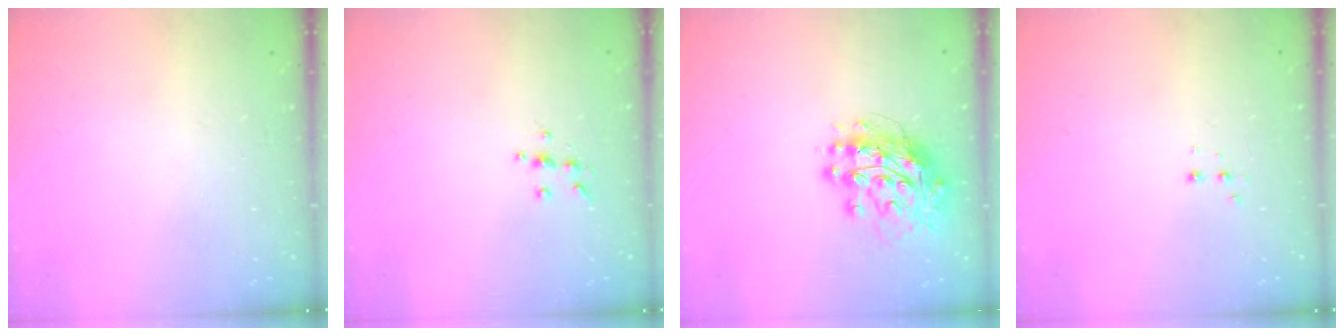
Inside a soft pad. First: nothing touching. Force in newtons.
{"total": 5.7, "press": 5.7, "slide": 0.9}
{"total": 13.6, "press": 13.6, "slide": 1.4}
{"total": 3.0, "press": 2.9, "slide": 0.7}